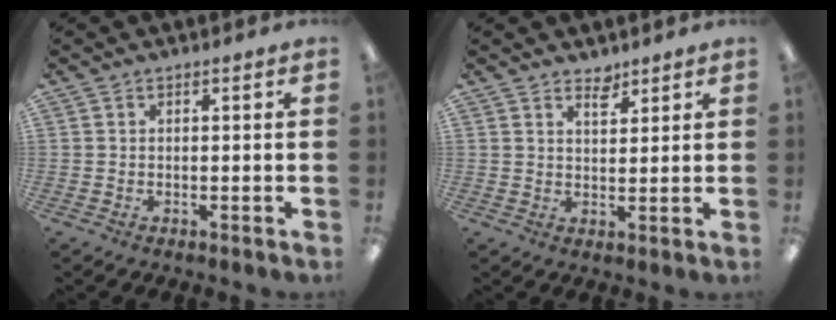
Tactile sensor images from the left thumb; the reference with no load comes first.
{"total": 3.4, "force": [2.9, 1.3, 1.0], "torque": [-0.002, -0.021, 0.049]}